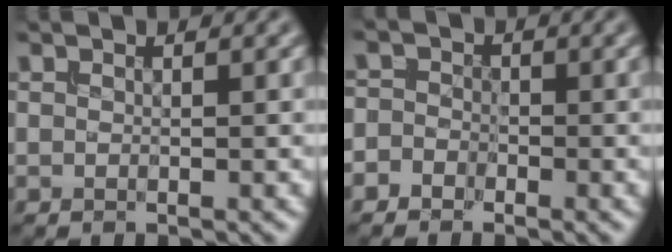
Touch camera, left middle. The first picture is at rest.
{"total": 2.0, "force": [-1.2, 1.6, 0.0], "torque": [0.023, 0.011, -0.034]}